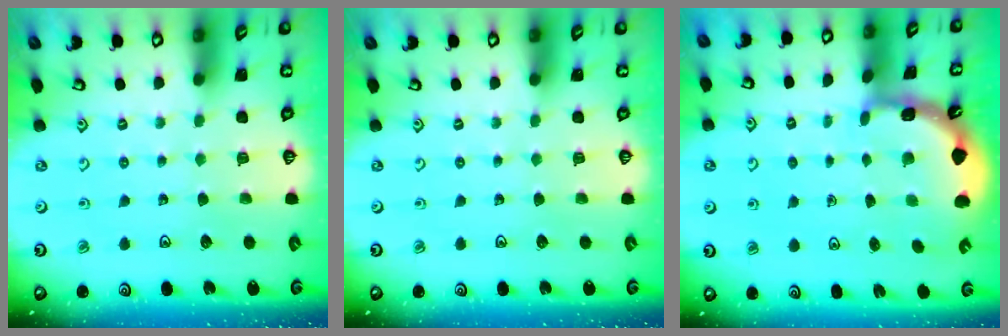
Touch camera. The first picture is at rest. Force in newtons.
{"total": 0.0}
{"total": 3.1, "press": 3.1, "slide": 0.3}